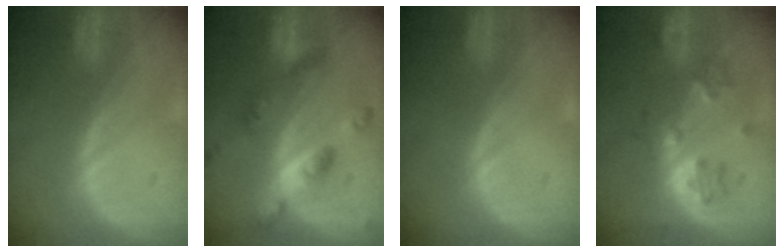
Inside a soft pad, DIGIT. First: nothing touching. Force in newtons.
{"total": 7.5, "press": 7.5, "slide": 0.6}
{"total": 0.0}
{"total": 6.1, "press": 5.6, "slide": 2.5}